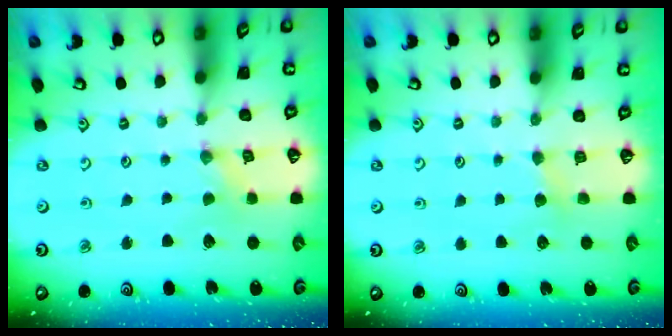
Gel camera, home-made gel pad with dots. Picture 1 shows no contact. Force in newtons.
{"total": 2.9, "press": 2.9, "slide": 0.4}